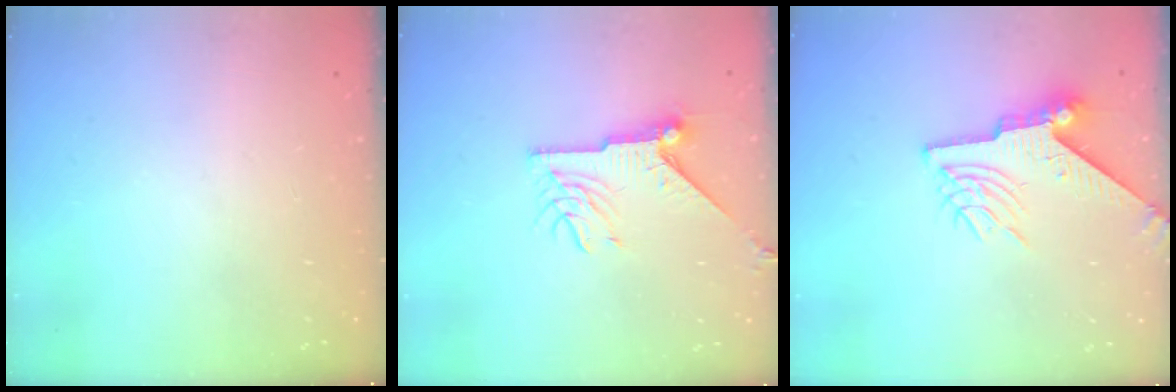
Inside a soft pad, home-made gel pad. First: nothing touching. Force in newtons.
{"total": 9.2, "press": 9.2, "slide": 0.3}
{"total": 9.2, "press": 9.1, "slide": 1.1}